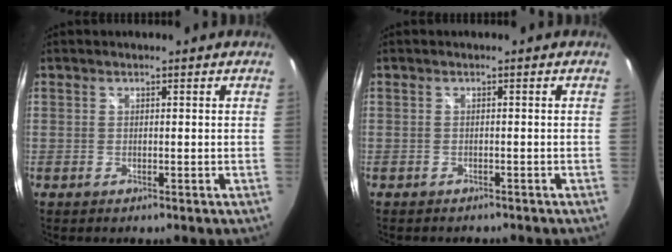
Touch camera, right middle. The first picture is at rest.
{"total": 2.1, "force": [-1.9, 0.8, 0.6], "torque": [-0.015, -0.011, -0.025]}